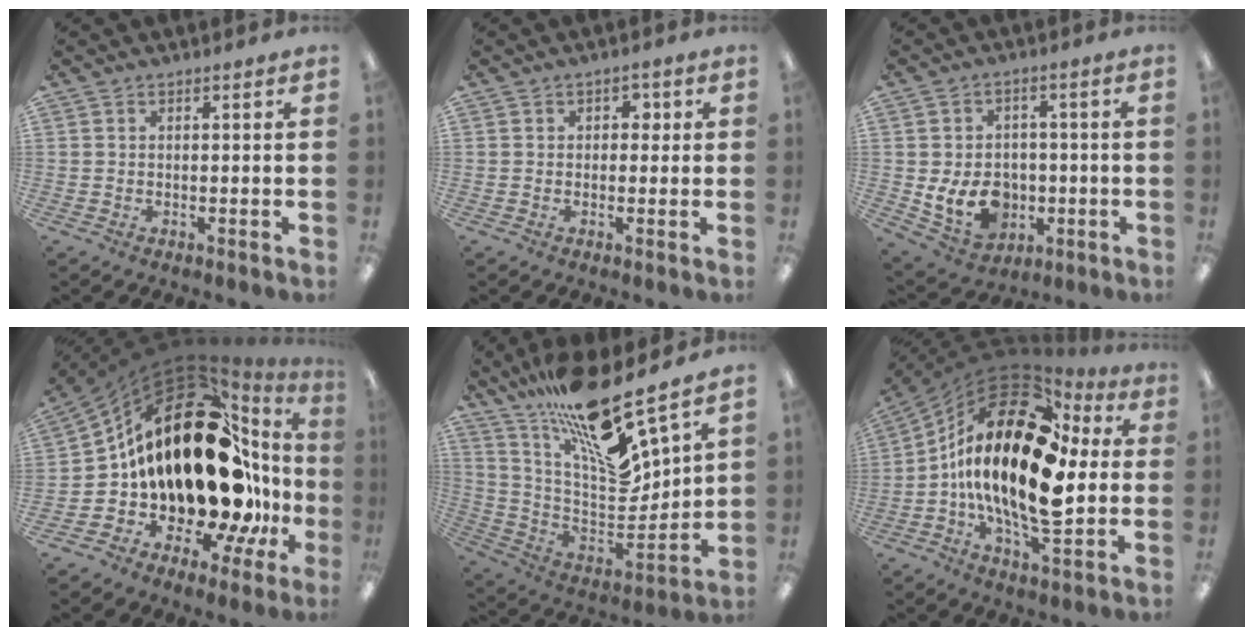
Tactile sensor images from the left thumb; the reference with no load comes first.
{"total": 2.0, "force": [0.4, 1.7, 1.1], "torque": [-0.015, 0.006, 0.001]}
{"total": 10.8, "force": [-2.3, 8.6, 6.1], "torque": [-0.128, 0.013, -0.037]}
{"total": 28.6, "force": [6.1, 14.0, 24.1], "torque": [-0.417, -0.074, 0.118]}
{"total": 22.3, "force": [17.5, 3.9, 13.3], "torque": [-0.239, -0.136, 0.289]}
{"total": 26.0, "force": [2.0, 12.0, 23.0], "torque": [-0.482, -0.016, 0.025]}